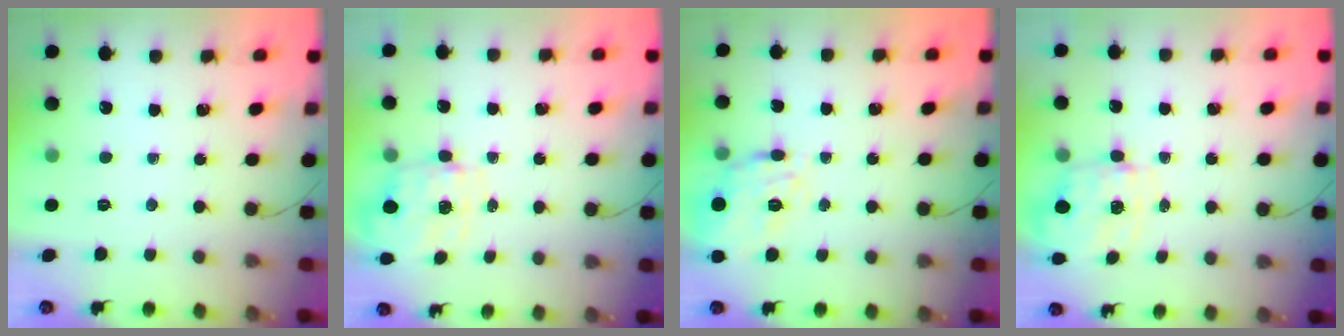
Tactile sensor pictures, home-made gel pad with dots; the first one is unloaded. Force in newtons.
{"total": 2.7, "press": 2.6, "slide": 0.9}
{"total": 18.9, "press": 18.9, "slide": 0.7}
{"total": 2.7, "press": 2.6, "slide": 0.9}